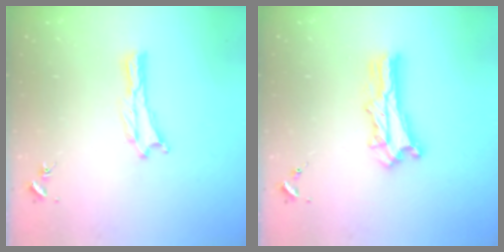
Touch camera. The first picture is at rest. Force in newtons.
{"total": 7.2, "press": 7.1, "slide": 0.6}